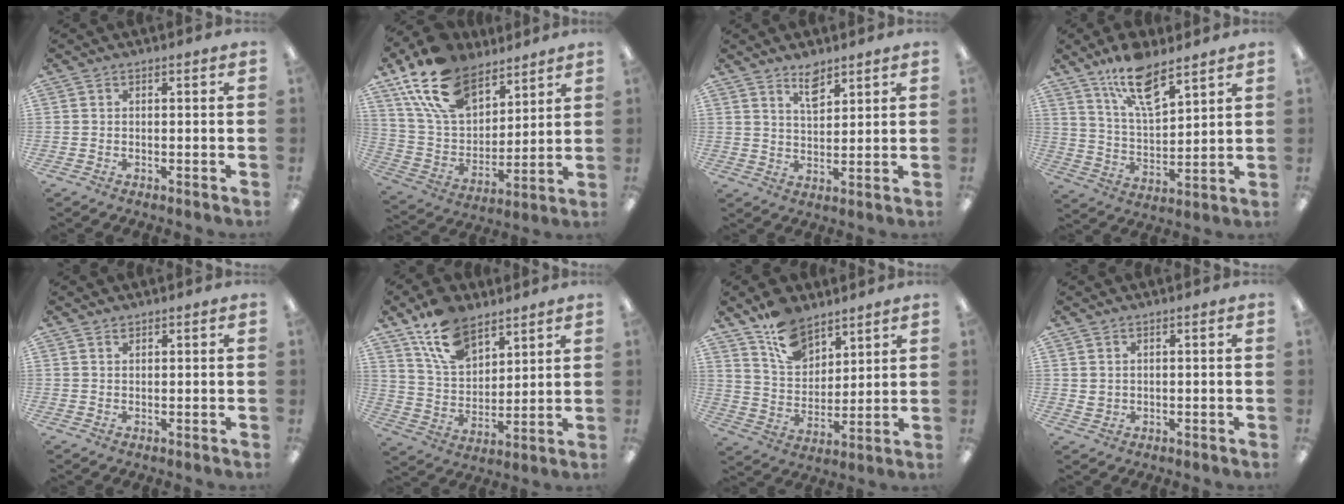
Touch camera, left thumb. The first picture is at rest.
{"total": 19.4, "force": [13.1, 10.8, 9.4], "torque": [-0.185, -0.063, 0.245]}
{"total": 5.8, "force": [4.6, 2.5, 2.7], "torque": [-0.031, -0.027, 0.079]}
{"total": 13.6, "force": [9.6, 5.0, 8.3], "torque": [-0.142, -0.045, 0.169]}
{"total": 1.0, "force": [1.0, 0.4, 0.2], "torque": [-0.004, -0.001, 0.019]}
{"total": 13.9, "force": [9.5, 7.7, 6.7], "torque": [-0.136, -0.036, 0.182]}
{"total": 12.2, "force": [8.8, 7.1, 4.7], "torque": [-0.091, -0.042, 0.172]}
{"total": 1.6, "force": [1.2, 1.1, 0.3], "torque": [-0.007, 0.000, 0.022]}